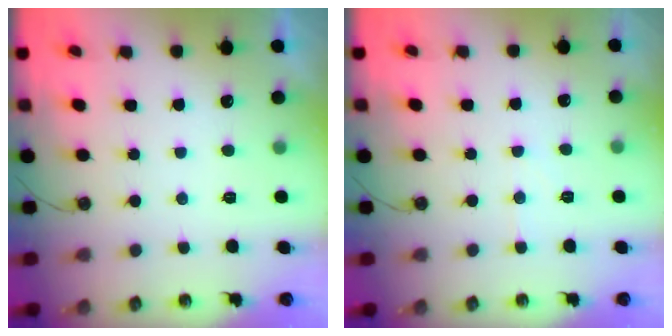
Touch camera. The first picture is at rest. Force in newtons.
{"total": 4.3, "press": 4.3, "slide": 0.6}